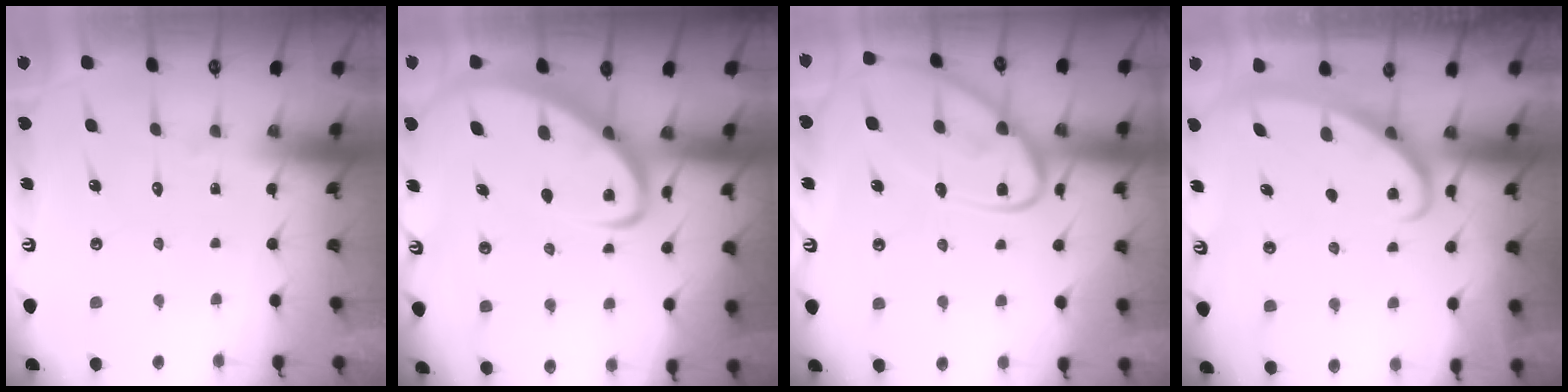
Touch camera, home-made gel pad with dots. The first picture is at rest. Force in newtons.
{"total": 5.1, "press": 5.1, "slide": 0.5}
{"total": 16.1, "press": 16.0, "slide": 1.4}
{"total": 2.7, "press": 2.7, "slide": 0.3}